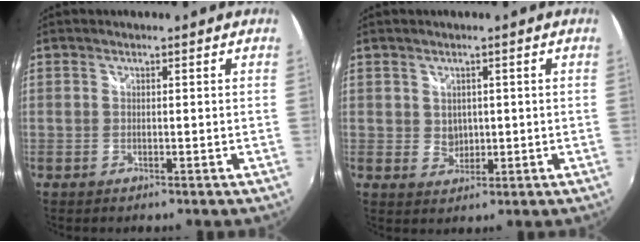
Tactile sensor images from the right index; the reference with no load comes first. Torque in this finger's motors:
{"motor_torque": [-0.84, 0.84, 0.00, 0.00]}